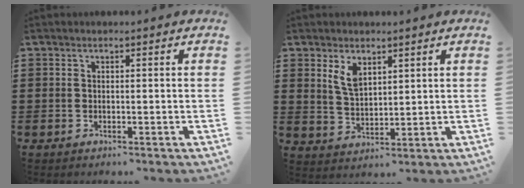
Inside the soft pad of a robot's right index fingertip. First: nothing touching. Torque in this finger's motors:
{"motor_torque": [0.37, -0.34, 0.10, 0.11]}